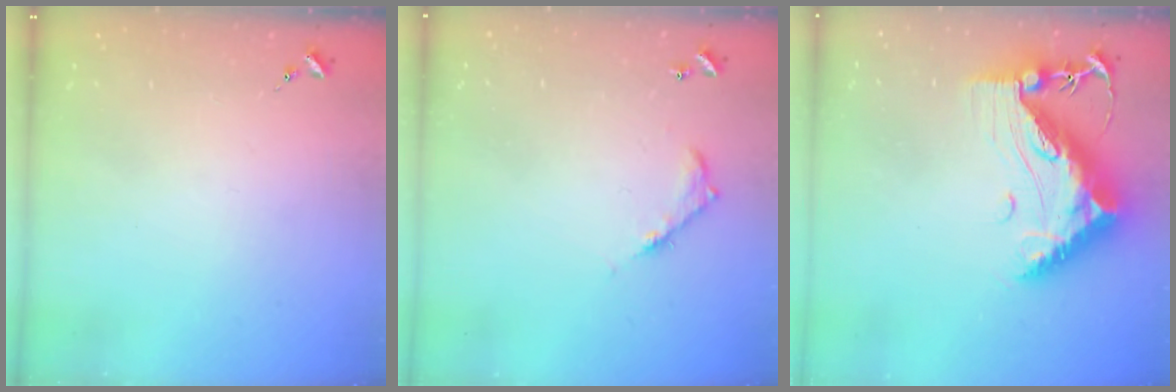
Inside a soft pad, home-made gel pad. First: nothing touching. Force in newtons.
{"total": 7.1, "press": 7.1, "slide": 0.5}
{"total": 19.1, "press": 19.1, "slide": 1.6}